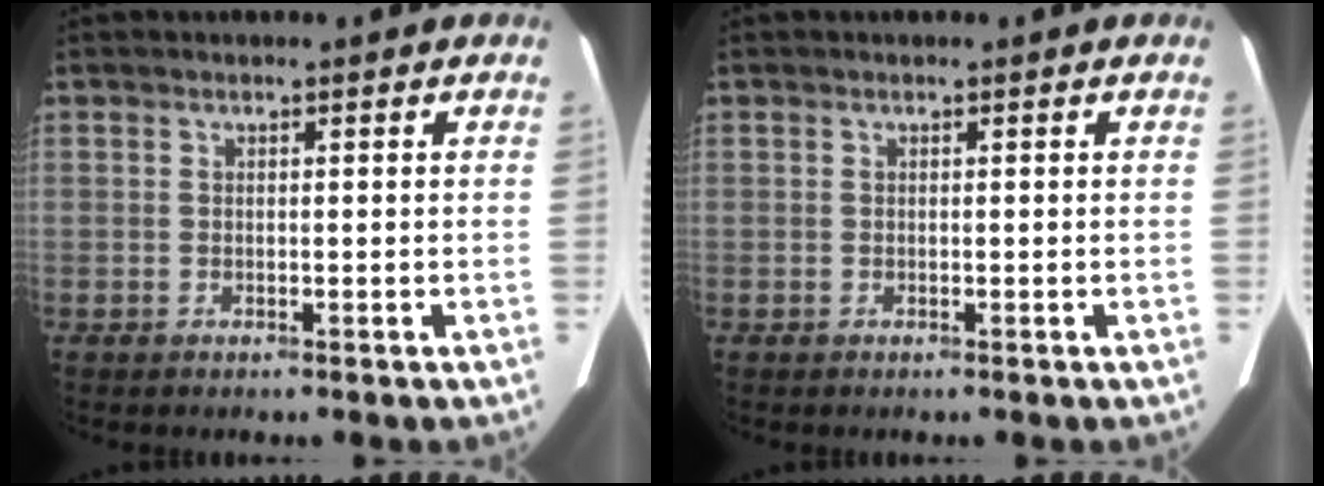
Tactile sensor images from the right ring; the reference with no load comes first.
{"total": 0.0}